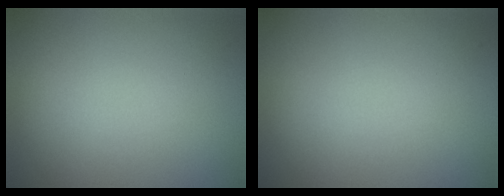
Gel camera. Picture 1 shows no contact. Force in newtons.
{"total": 0.0}